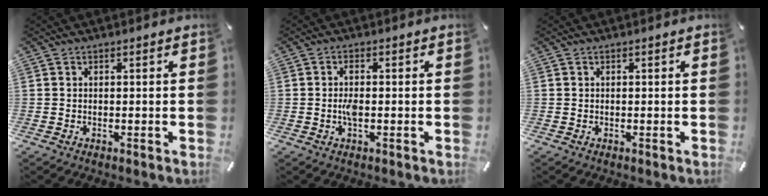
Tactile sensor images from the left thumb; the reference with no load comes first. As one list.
[{"total": 2.5, "force": [-0.4, 0.8, 2.4], "torque": [-0.044, 0.001, -0.008]}, {"total": 0.0}]